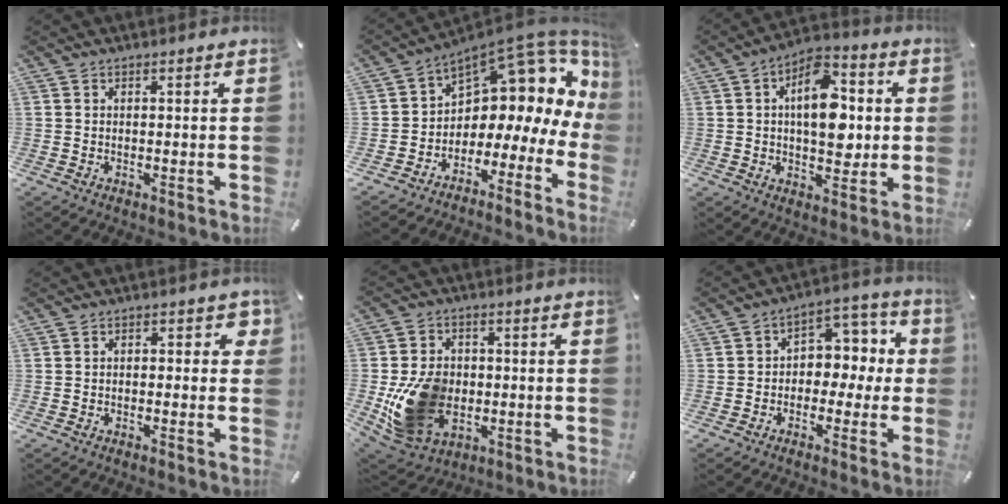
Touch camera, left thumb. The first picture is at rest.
{"total": 9.1, "force": [6.7, 5.4, 2.9], "torque": [-0.039, -0.086, 0.112]}
{"total": 13.7, "force": [1.7, 8.4, 10.7], "torque": [-0.147, -0.006, 0.029]}
{"total": 2.7, "force": [-0.7, 1.6, 2.0], "torque": [-0.032, 0.009, -0.017]}
{"total": 15.0, "force": [-2.3, 11.9, 8.8], "torque": [-0.195, 0.008, -0.036]}
{"total": 7.3, "force": [-0.8, 6.5, 3.3], "torque": [-0.034, 0.006, -0.019]}